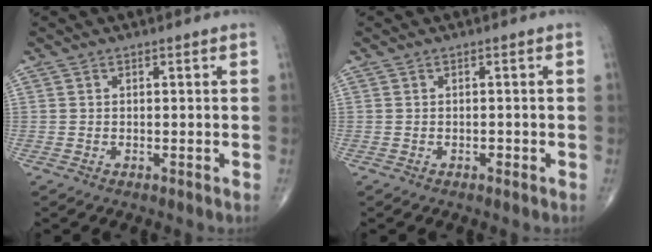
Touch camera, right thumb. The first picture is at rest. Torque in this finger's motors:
{"motor_torque": [0.51, -0.21, -0.09, -0.22, 0.02]}